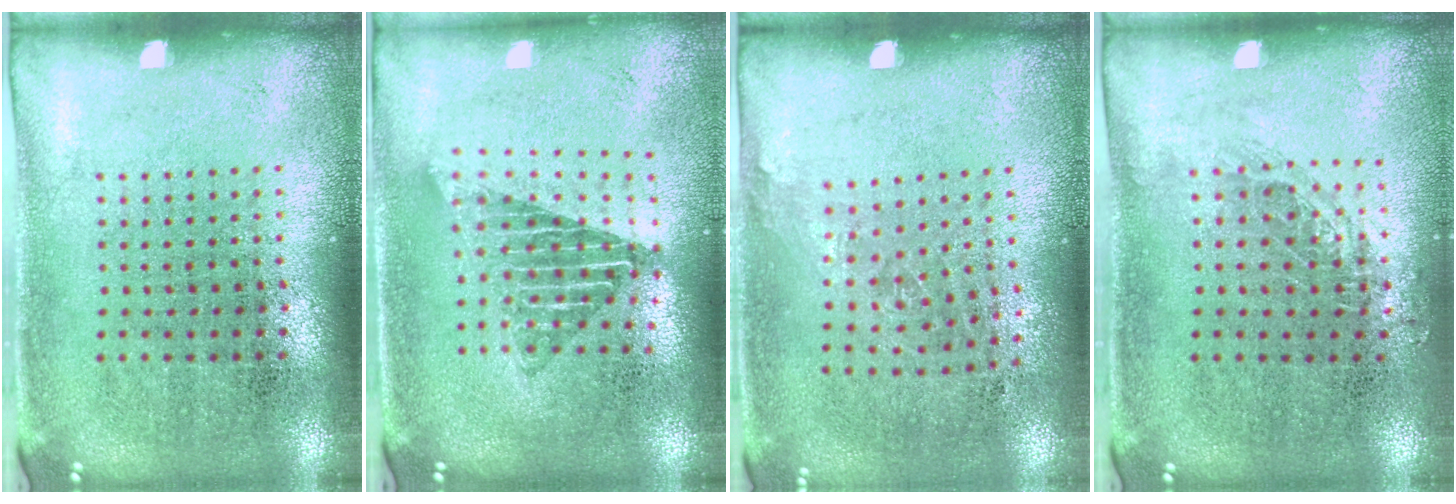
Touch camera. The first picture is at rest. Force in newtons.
{"total": 1.7, "press": 1.3, "slide": 1.0}
{"total": 0.9, "press": 0.7, "slide": 0.6}
{"total": 0.8, "press": 0.8, "slide": 0.2}